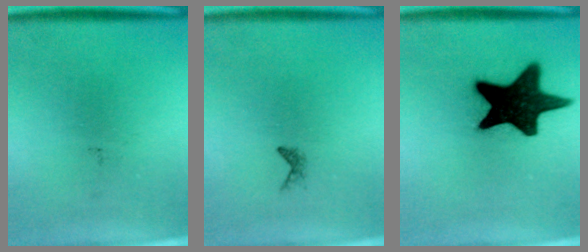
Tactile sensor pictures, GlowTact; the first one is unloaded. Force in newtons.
{"total": 0.6}
{"total": 17.9}